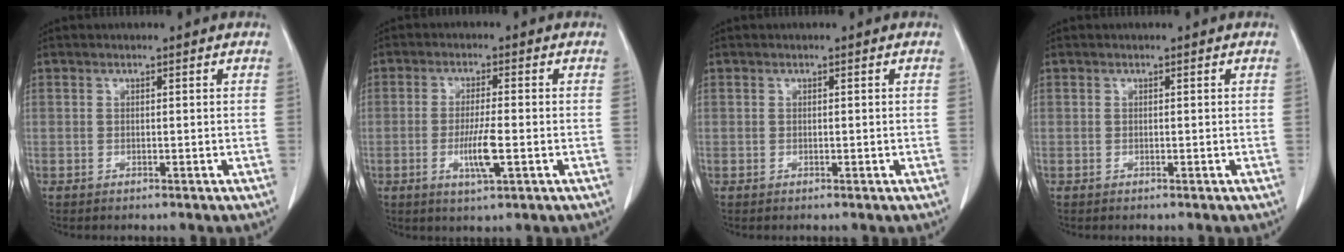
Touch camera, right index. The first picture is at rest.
{"total": 5.5, "force": [-1.5, 0.4, 5.3], "torque": [-0.102, -0.011, -0.025]}
{"total": 0.0}
{"total": 0.0}